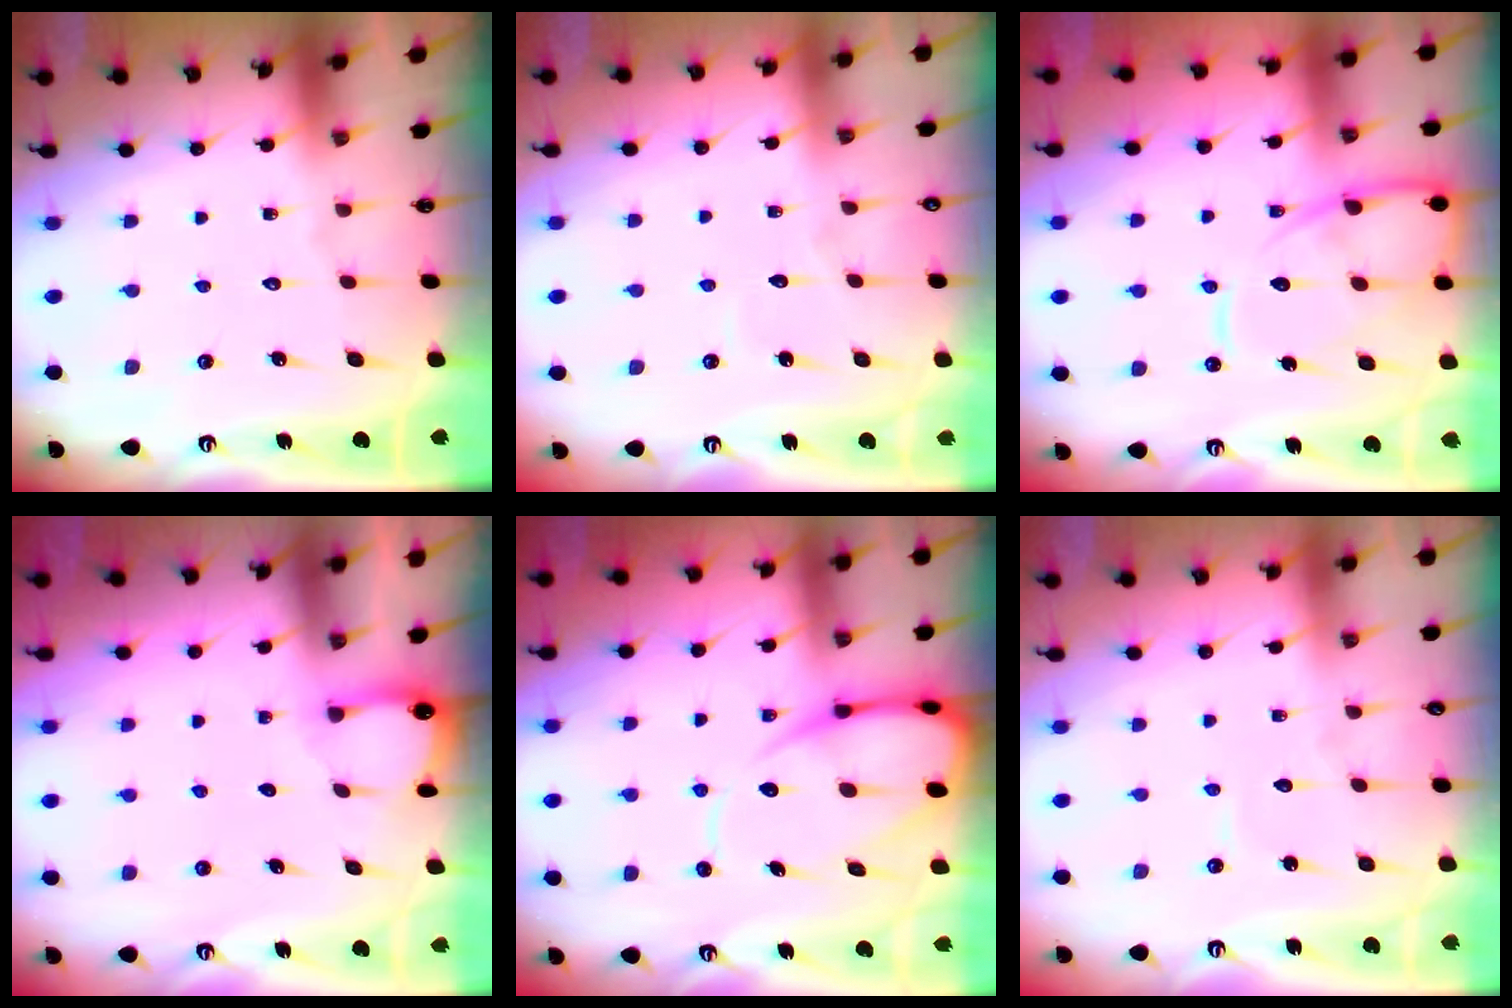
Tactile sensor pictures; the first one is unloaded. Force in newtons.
{"total": 2.5, "press": 2.5, "slide": 0.3}
{"total": 11.5, "press": 11.4, "slide": 1.2}
{"total": 2.0, "press": 2.0, "slide": 0.2}
{"total": 12.1, "press": 12.0, "slide": 1.4}
{"total": 3.8, "press": 3.8, "slide": 0.3}